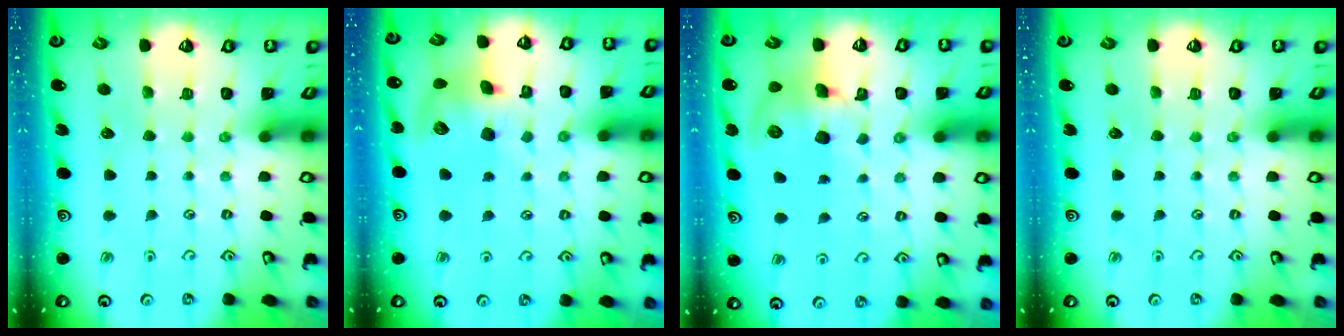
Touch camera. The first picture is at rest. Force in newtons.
{"total": 12.0, "press": 11.8, "slide": 2.0}
{"total": 10.8, "press": 10.7, "slide": 1.1}
{"total": 0.0}